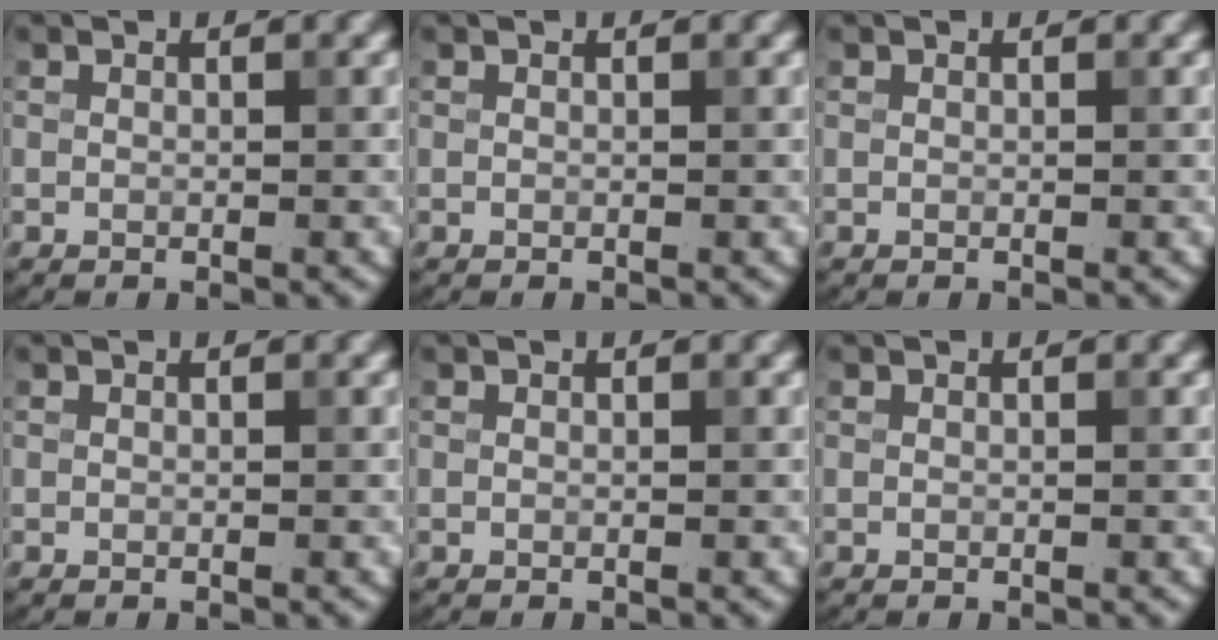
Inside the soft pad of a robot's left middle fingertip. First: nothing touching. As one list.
[{"total": 0.0}, {"total": 0.0}, {"total": 0.0}, {"total": 0.0}, {"total": 0.0}]